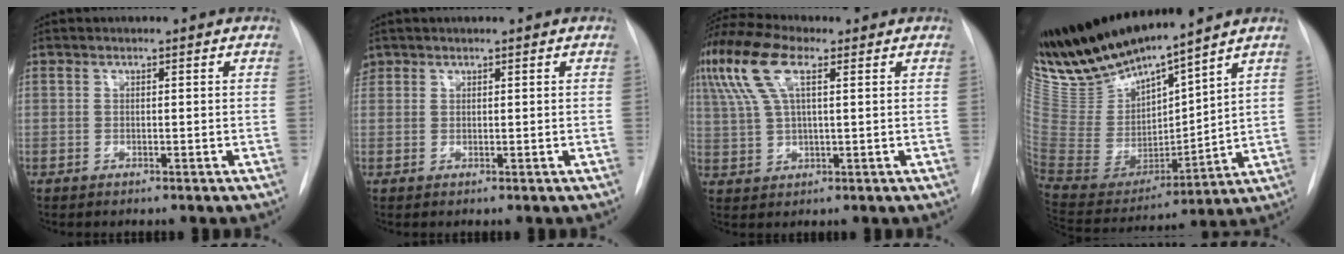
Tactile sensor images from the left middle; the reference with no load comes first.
{"total": 1.8, "force": [1.2, 1.3, 0.1], "torque": [-0.003, 0.013, 0.022]}
{"total": 11.2, "force": [5.2, 3.4, 9.3], "torque": [-0.210, 0.031, 0.098]}
{"total": 17.3, "force": [15.6, 1.5, 7.3], "torque": [-0.153, -0.024, 0.315]}